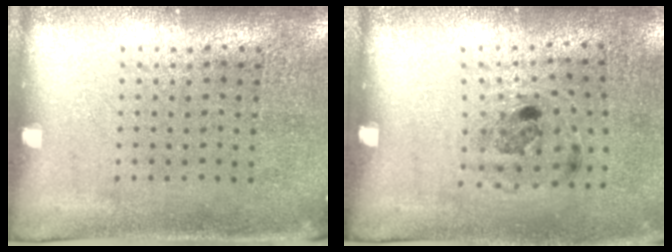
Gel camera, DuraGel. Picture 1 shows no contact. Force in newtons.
{"total": 1.2, "press": 0.8, "slide": 0.9}